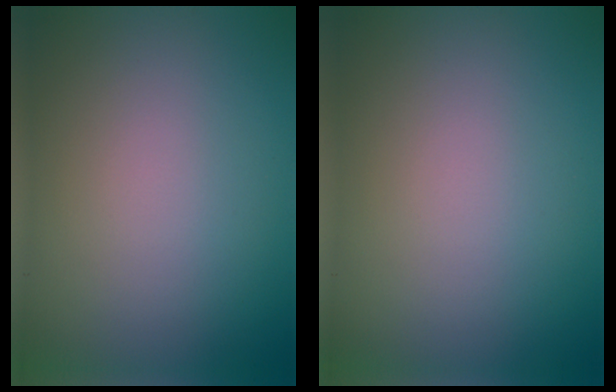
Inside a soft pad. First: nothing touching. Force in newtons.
{"total": 0.0}